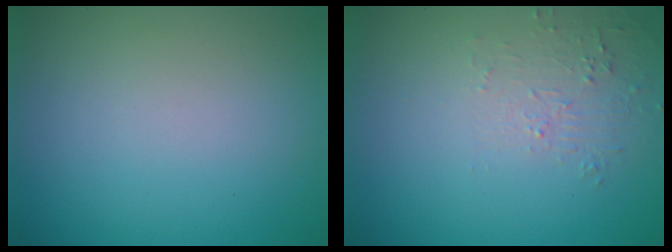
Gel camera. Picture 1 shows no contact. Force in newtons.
{"total": 1.6, "press": 0.4, "slide": 1.6}